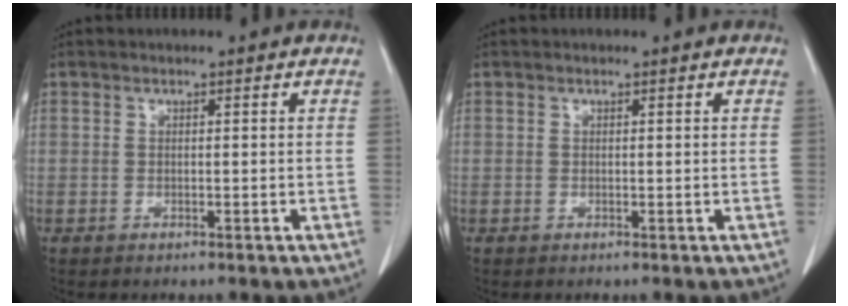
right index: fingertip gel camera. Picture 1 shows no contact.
{"total": 0.0}